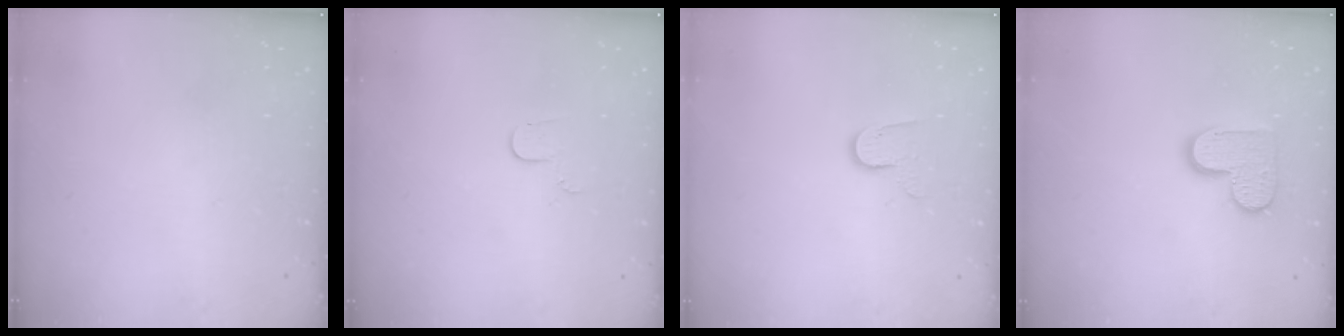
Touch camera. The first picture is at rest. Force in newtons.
{"total": 4.0, "press": 3.9, "slide": 0.3}
{"total": 7.2, "press": 7.2, "slide": 0.3}
{"total": 10.5, "press": 10.5, "slide": 0.5}